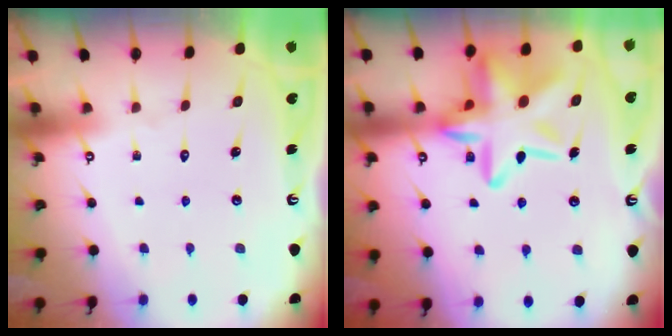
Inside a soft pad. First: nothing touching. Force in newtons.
{"total": 20.7, "press": 20.6, "slide": 1.9}